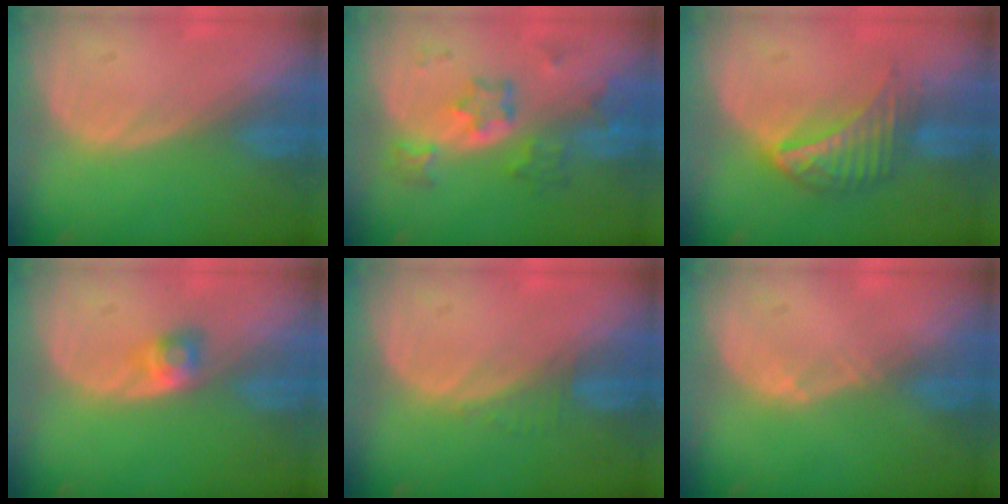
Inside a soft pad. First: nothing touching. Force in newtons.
{"total": 7.1, "press": 6.5, "slide": 2.9}
{"total": 7.4, "press": 6.5, "slide": 3.6}
{"total": 2.7, "press": 2.4, "slide": 1.1}
{"total": 1.3, "press": 1.2, "slide": 0.4}
{"total": 0.6, "press": 0.5, "slide": 0.3}